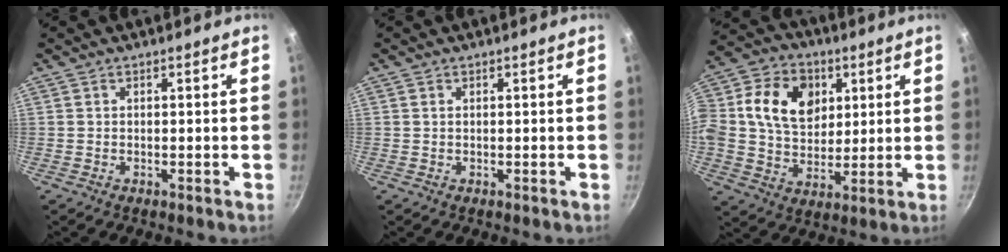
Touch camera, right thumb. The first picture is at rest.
{"total": 0.5, "force": [0.3, 0.3, 0.4], "torque": [-0.008, 0.001, 0.004]}
{"total": 18.6, "force": [4.6, 14.2, 11.2], "torque": [-0.197, 0.014, 0.073]}